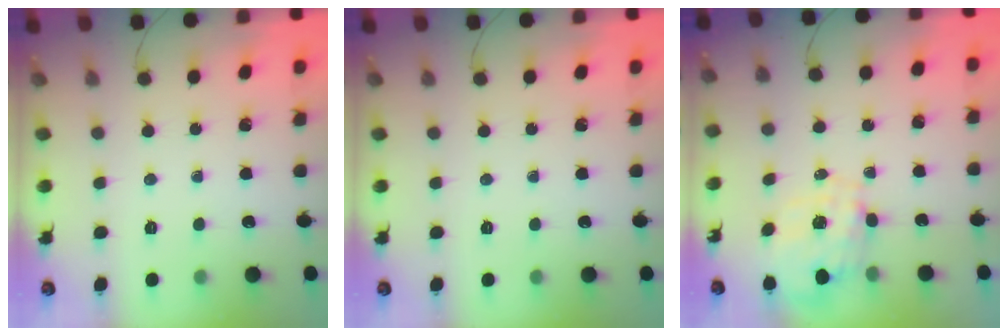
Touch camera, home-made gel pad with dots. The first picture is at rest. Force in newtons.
{"total": 0.0}
{"total": 1.3, "press": 1.2, "slide": 0.4}